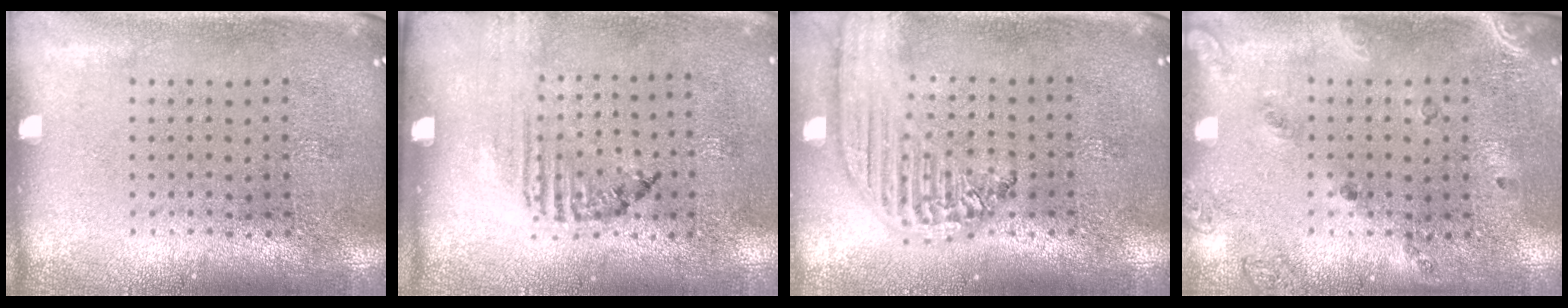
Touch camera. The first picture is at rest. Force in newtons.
{"total": 1.6, "press": 1.0, "slide": 1.3}
{"total": 2.3, "press": 2.0, "slide": 1.2}
{"total": 1.6, "press": 1.1, "slide": 1.1}